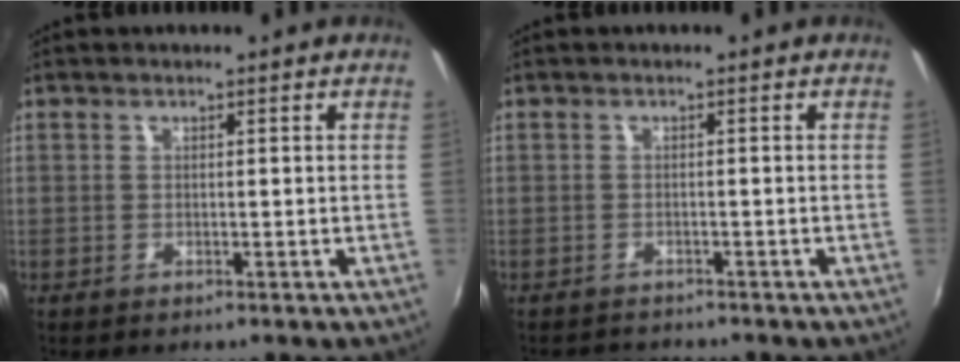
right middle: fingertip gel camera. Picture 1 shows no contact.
{"total": 2.4, "force": [-2.3, 0.7, 0.1], "torque": [-0.010, -0.001, -0.041]}